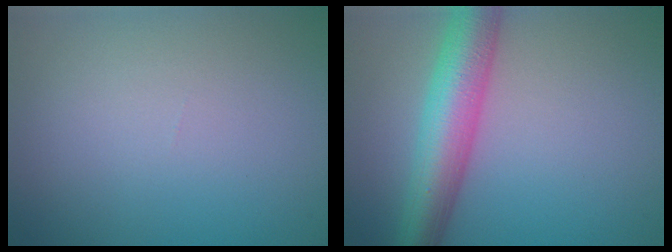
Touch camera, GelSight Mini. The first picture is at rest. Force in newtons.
{"total": 6.5, "press": 6.5, "slide": 0.1}